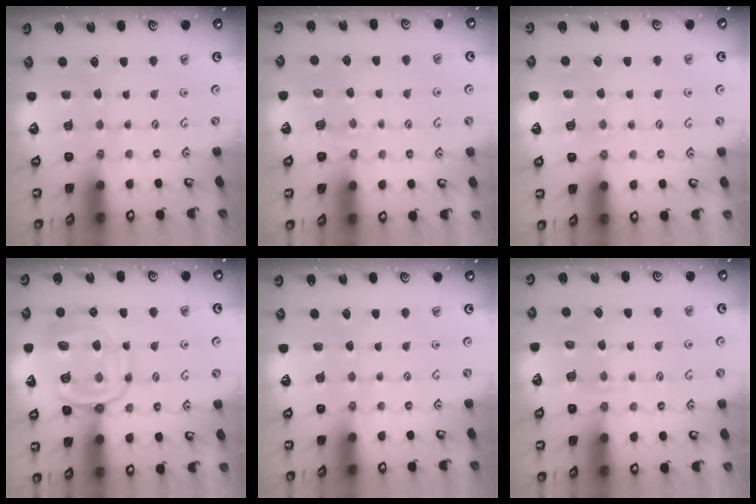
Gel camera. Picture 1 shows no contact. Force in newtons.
{"total": 2.3, "press": 1.7, "slide": 1.6}
{"total": 4.2, "press": 4.2, "slide": 0.6}
{"total": 15.4, "press": 15.3, "slide": 1.5}
{"total": 0.0}
{"total": 5.3, "press": 5.2, "slide": 0.8}